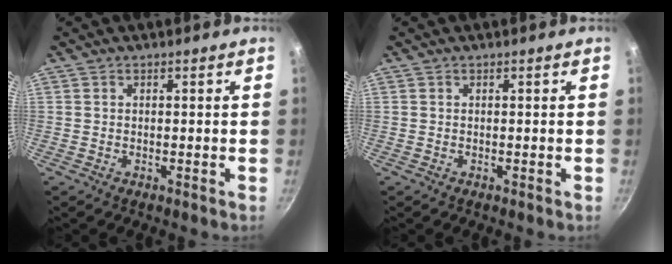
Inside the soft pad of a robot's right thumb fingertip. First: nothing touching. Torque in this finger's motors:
{"motor_torque": [-0.11, 0.08, 0.13, -0.05, 0.00]}